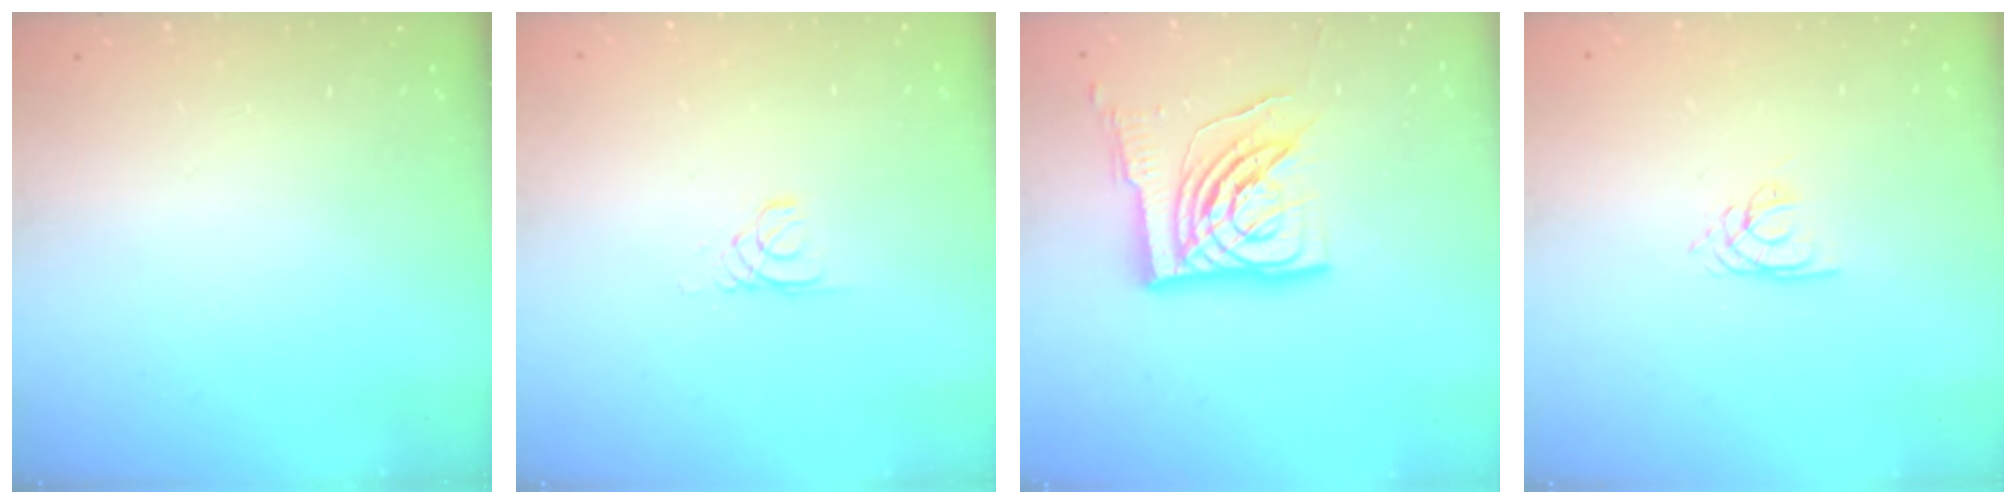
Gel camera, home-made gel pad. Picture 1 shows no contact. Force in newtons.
{"total": 1.1, "press": 1.1, "slide": 0.1}
{"total": 15.5, "press": 15.4, "slide": 1.8}
{"total": 2.1, "press": 2.1, "slide": 0.1}